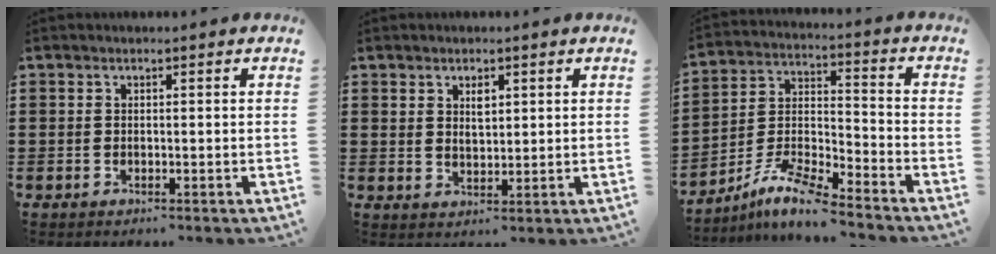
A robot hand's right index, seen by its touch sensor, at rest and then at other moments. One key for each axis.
{"total": 2.2, "fx": 1.0, "fy": 1.2, "fz": 1.6, "tx": -0.026, "ty": -0.001, "tz": 0.017}
{"total": 8.1, "fx": -7.1, "fy": 0.9, "fz": 3.6, "tx": -0.083, "ty": 0.001, "tz": -0.144}